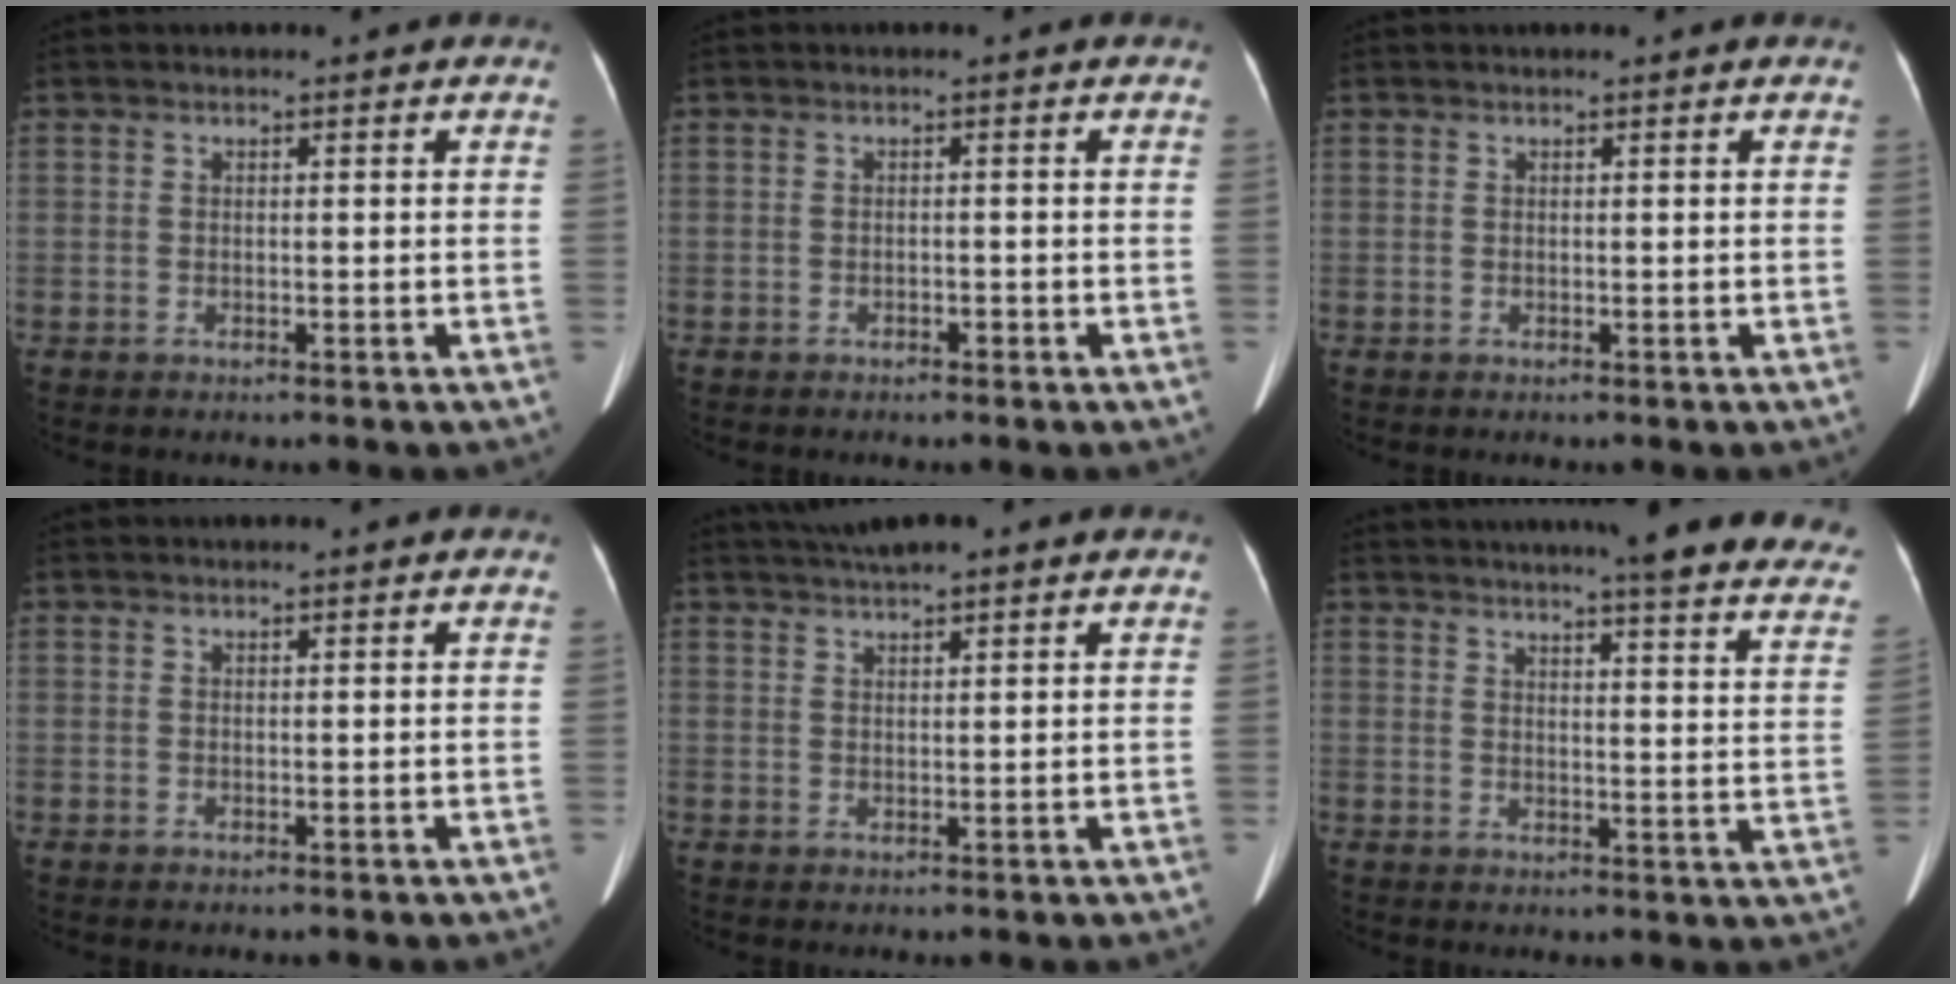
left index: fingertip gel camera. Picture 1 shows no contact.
{"total": 2.8, "force": [-1.9, 1.6, 1.3], "torque": [-0.011, 0.008, -0.030]}
{"total": 0.0}
{"total": 0.0}
{"total": 5.7, "force": [4.6, 0.5, 3.4], "torque": [-0.056, 0.035, 0.078]}
{"total": 28.7, "force": [25.3, 2.3, 13.3], "torque": [-0.163, -0.063, 0.285]}